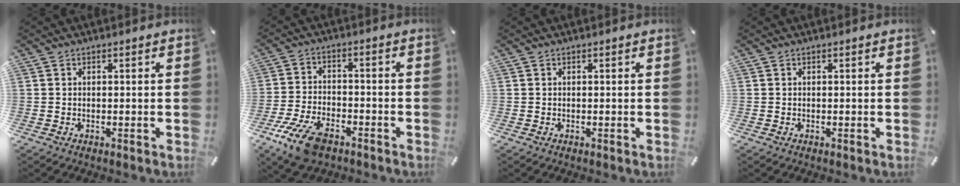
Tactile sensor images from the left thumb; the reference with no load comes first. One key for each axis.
{"total": 10.6, "fx": -6.5, "fy": 5.4, "fz": 6.4, "tx": -0.139, "ty": 0.027, "tz": -0.122}
{"total": 0.0}
{"total": 0.0}